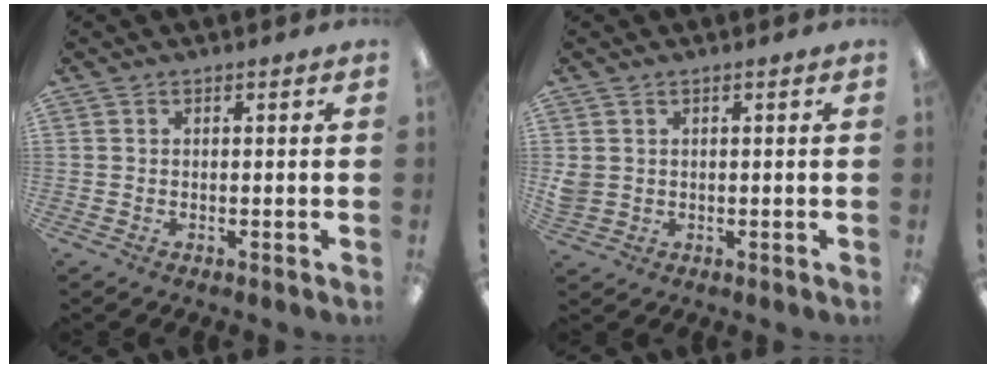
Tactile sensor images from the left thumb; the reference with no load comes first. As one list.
[{"total": 2.3, "force": [0.5, 2.1, 0.7], "torque": [-0.014, 0.002, 0.011]}]